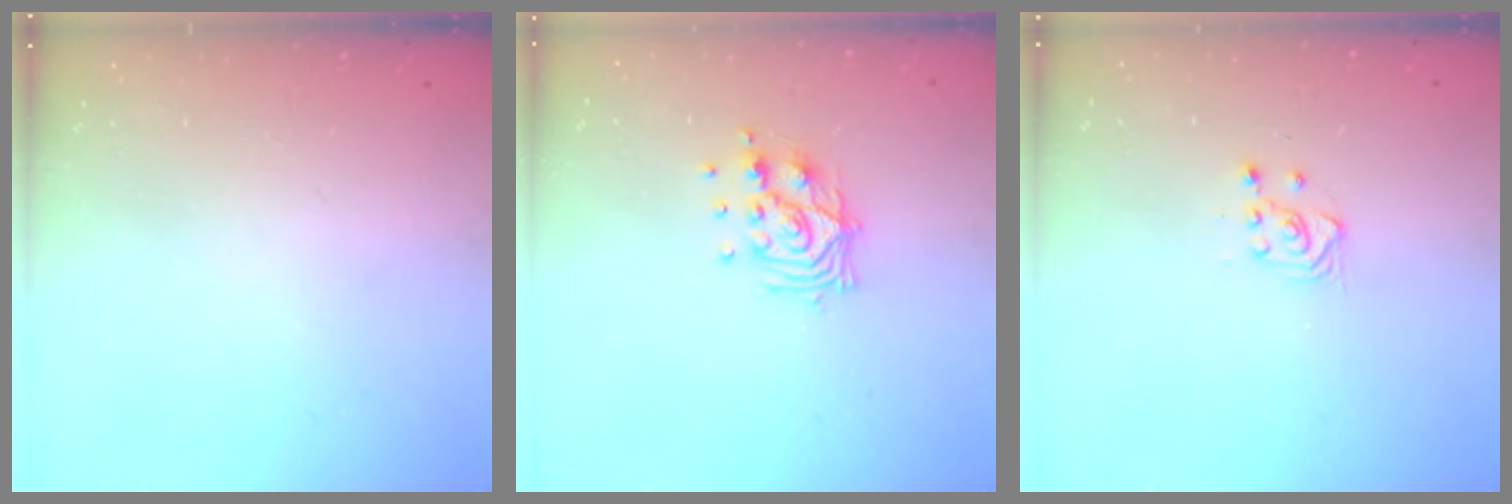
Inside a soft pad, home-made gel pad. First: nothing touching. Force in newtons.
{"total": 11.0, "press": 11.0, "slide": 1.3}
{"total": 3.0, "press": 2.8, "slide": 1.0}